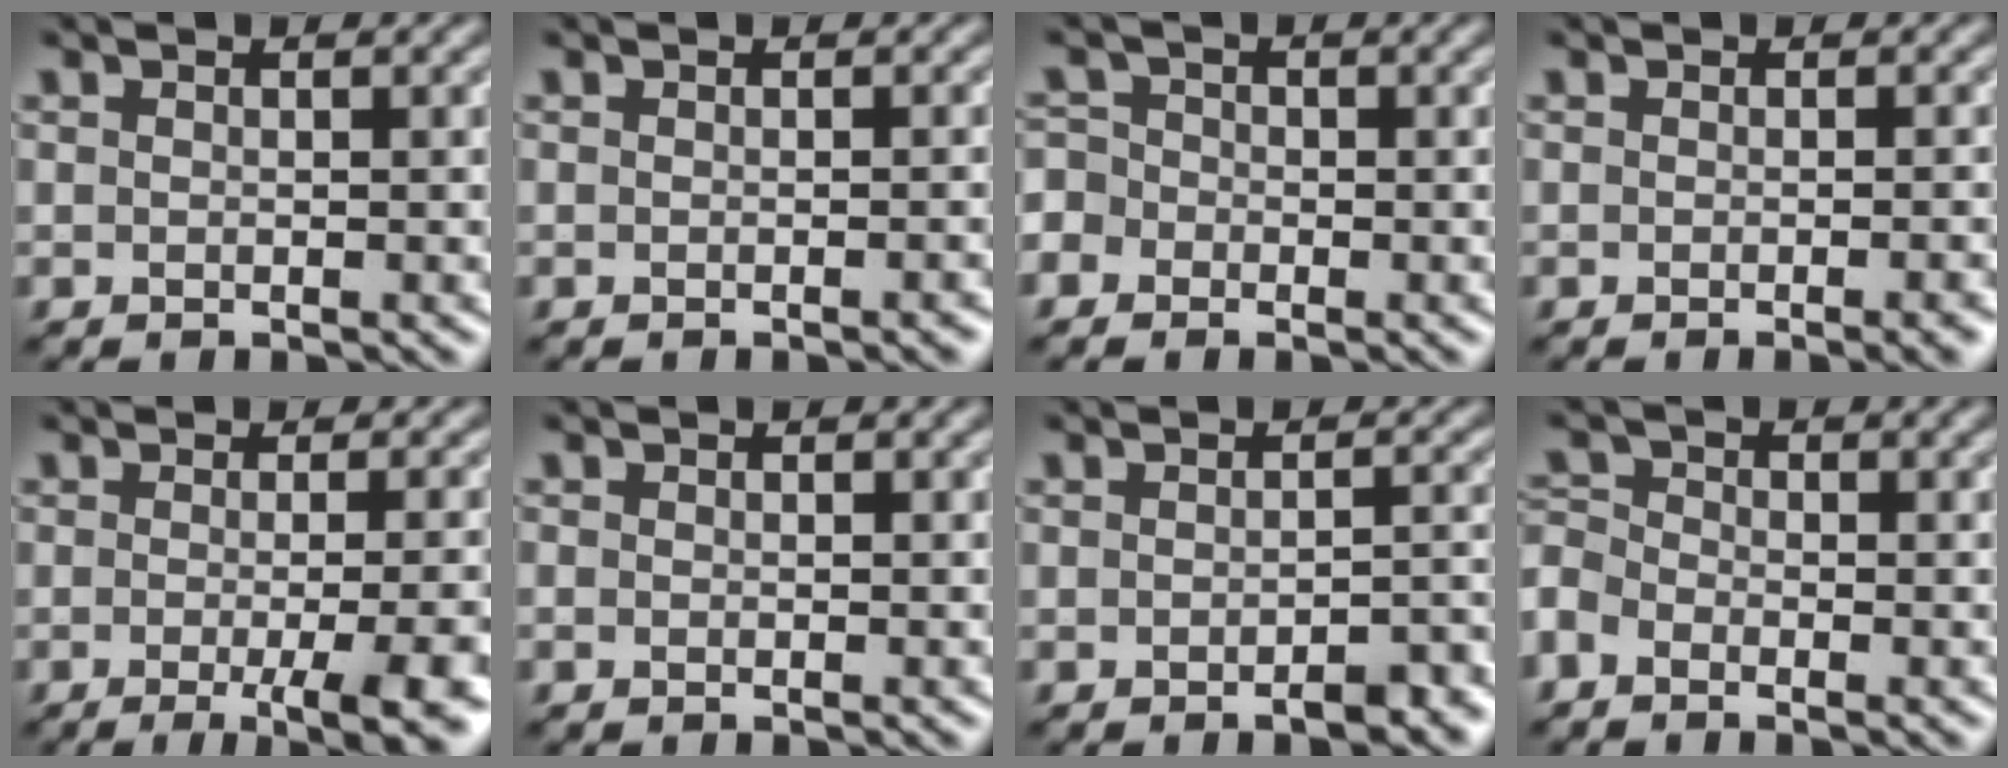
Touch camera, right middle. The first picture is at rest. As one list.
[{"total": 0.7, "force": [-0.6, 0.1, 0.4], "torque": [-0.004, 0.000, -0.009]}, {"total": 3.0, "force": [-1.6, 2.4, 0.6], "torque": [-0.003, 0.006, -0.043]}, {"total": 2.1, "force": [-1.3, 0.4, 1.6], "torque": [-0.013, 0.000, -0.018]}, {"total": 7.6, "force": [-2.9, 2.1, 6.7], "torque": [-0.070, -0.014, -0.031]}, {"total": 0.0}, {"total": 2.8, "force": [-2.0, 0.9, 1.7], "torque": [-0.022, 0.006, -0.026]}, {"total": 2.4, "force": [-1.7, 1.4, 1.0], "torque": [-0.027, 0.002, -0.051]}]